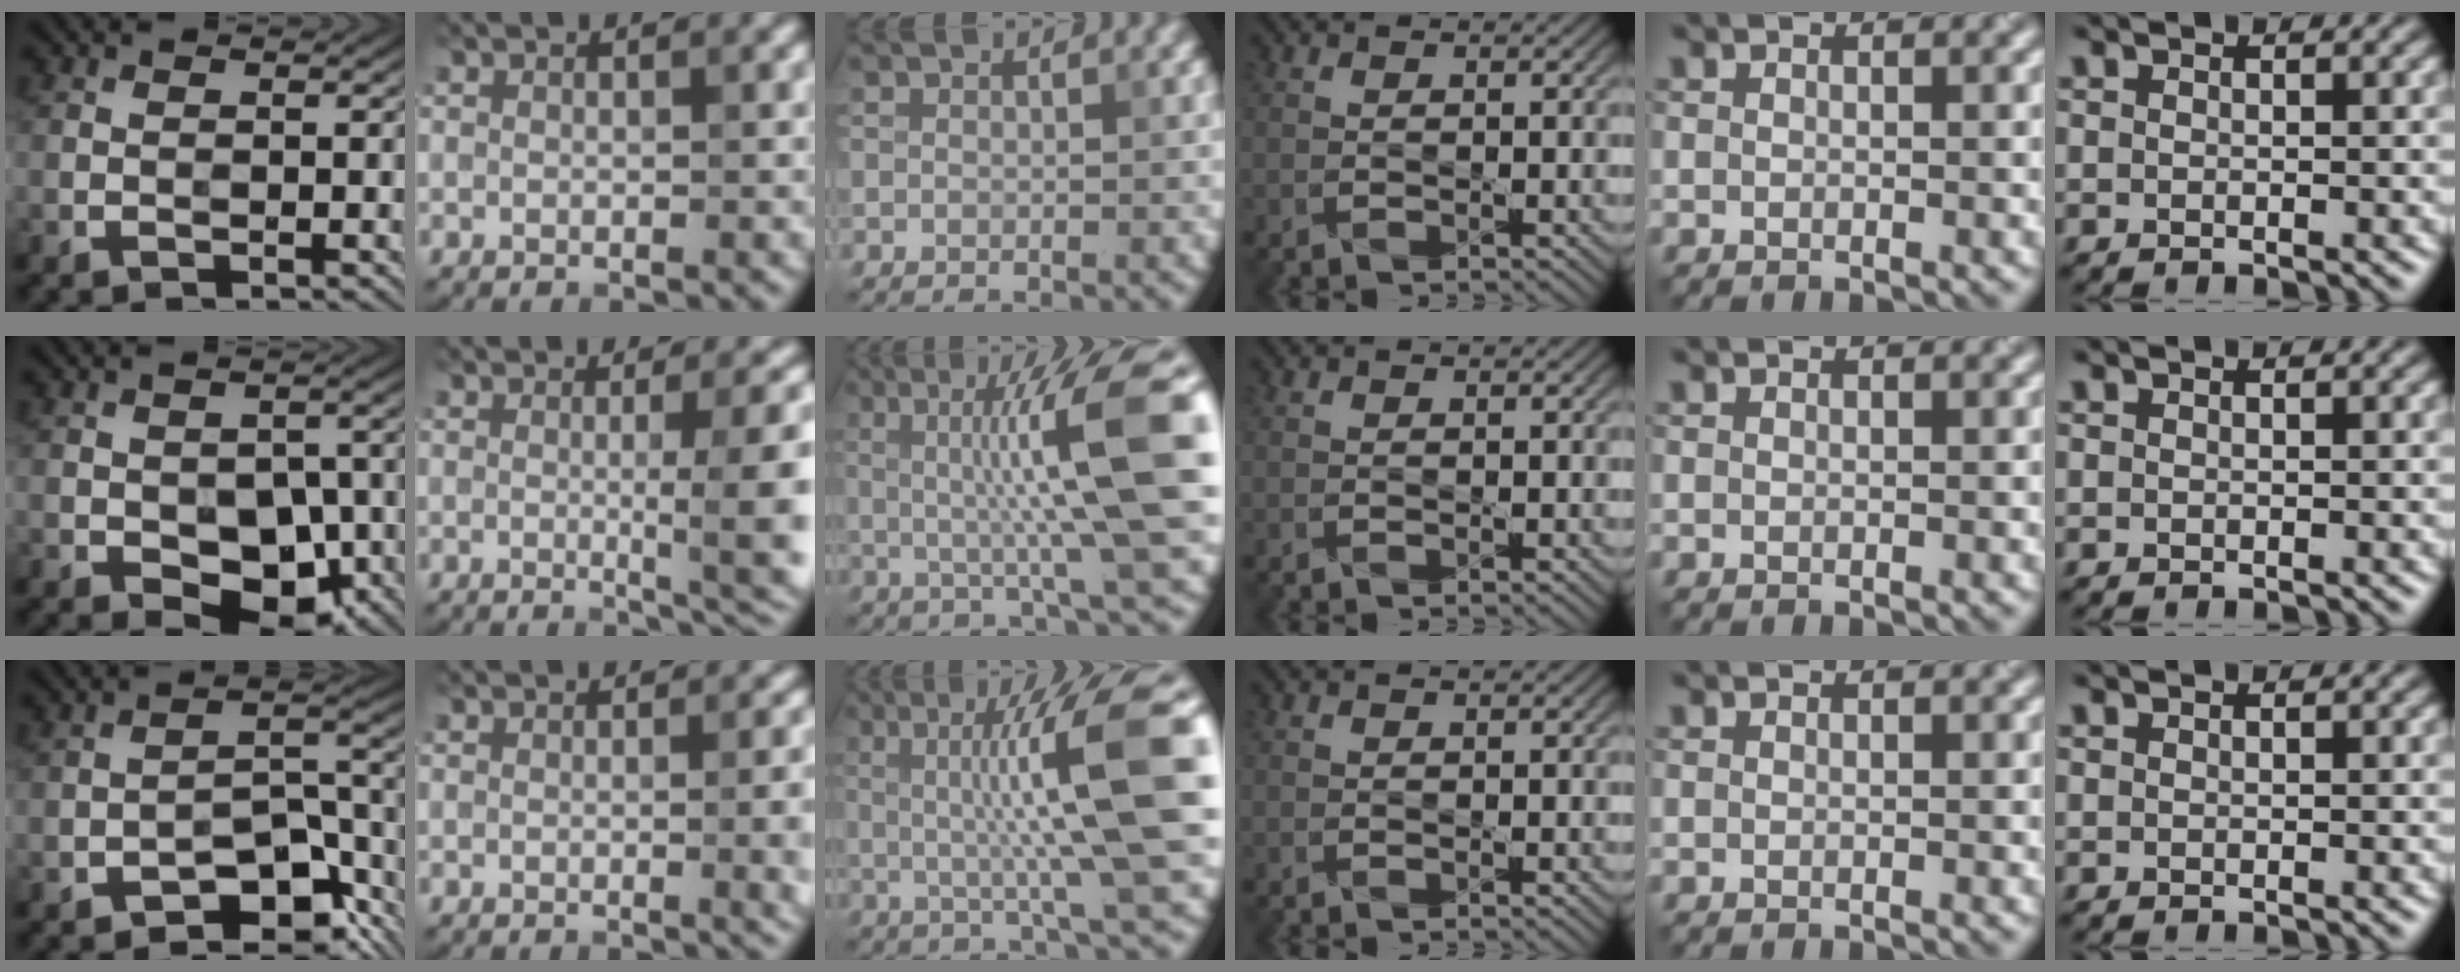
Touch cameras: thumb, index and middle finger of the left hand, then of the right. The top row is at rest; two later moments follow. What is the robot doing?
{"motion": "shake", "object": "plastic piggy bank"}